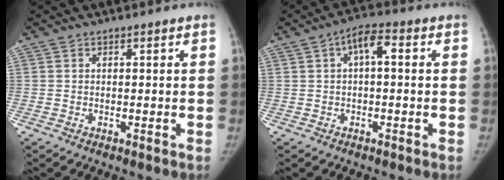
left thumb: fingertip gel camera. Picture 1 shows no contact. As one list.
[{"total": 4.6, "force": [0.8, 2.0, 4.0], "torque": [-0.060, 0.019, 0.006]}]